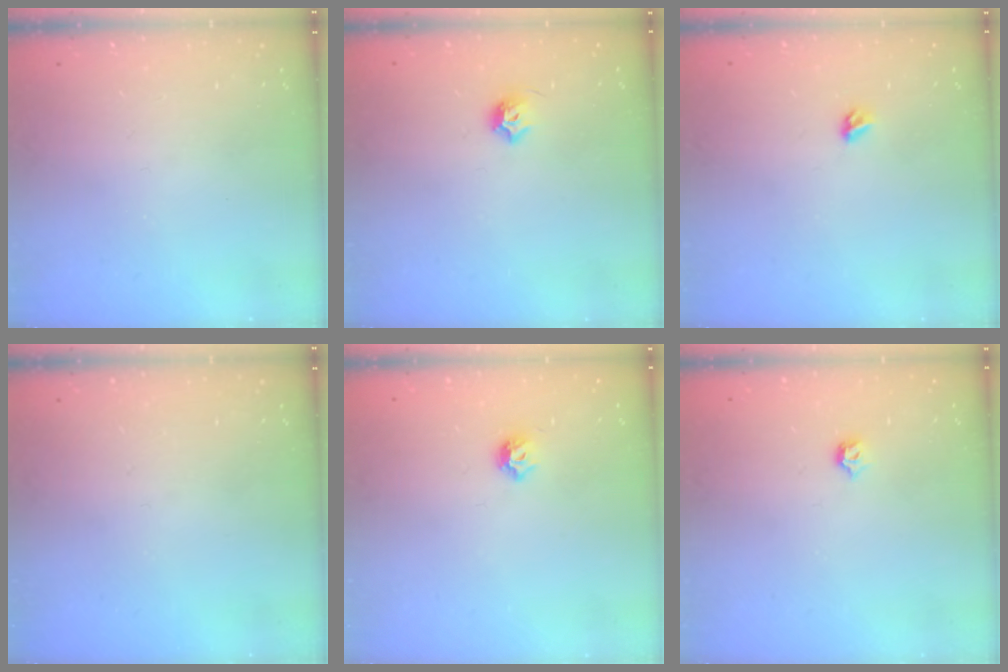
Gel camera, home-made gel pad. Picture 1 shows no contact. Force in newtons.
{"total": 5.9, "press": 5.8, "slide": 0.9}
{"total": 3.5, "press": 3.5, "slide": 0.8}
{"total": 0.0}
{"total": 6.0, "press": 5.9, "slide": 1.0}
{"total": 4.0, "press": 4.0, "slide": 0.8}